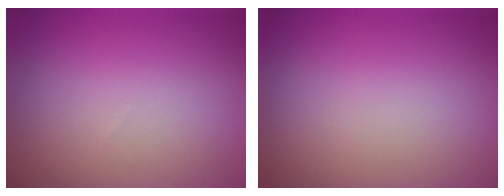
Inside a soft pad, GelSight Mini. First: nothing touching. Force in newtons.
{"total": 0.0}